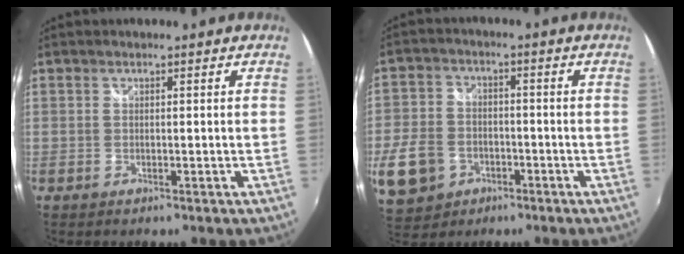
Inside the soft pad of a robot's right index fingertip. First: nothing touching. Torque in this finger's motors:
{"motor_torque": [-0.09, -0.13, -0.41, -0.21]}